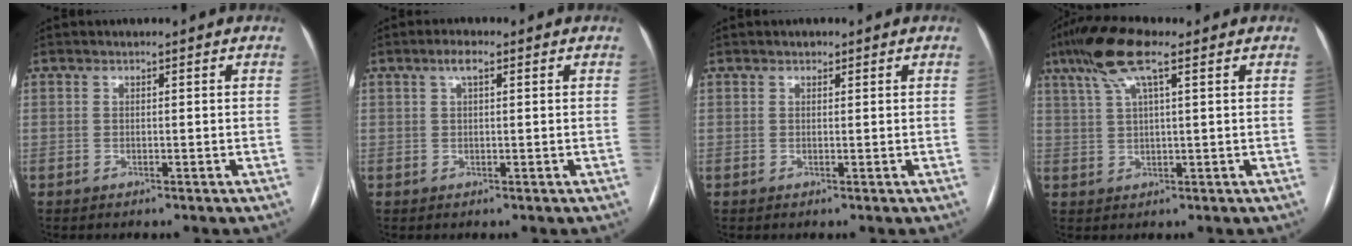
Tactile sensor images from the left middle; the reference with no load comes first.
{"total": 2.1, "force": [1.0, 0.5, 1.7], "torque": [-0.037, 0.009, 0.020]}
{"total": 0.6, "force": [0.5, 0.3, 0.2], "torque": [-0.006, -0.003, 0.007]}
{"total": 8.1, "force": [4.6, 1.0, 6.6], "torque": [-0.144, 0.026, 0.088]}